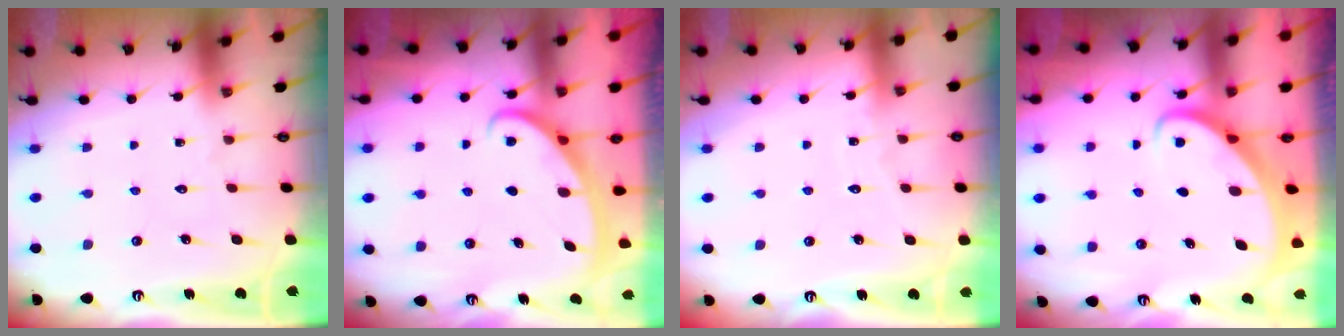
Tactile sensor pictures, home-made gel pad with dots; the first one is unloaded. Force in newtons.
{"total": 2.9, "press": 2.9, "slide": 0.3}
{"total": 2.9, "press": 2.9, "slide": 0.3}
{"total": 2.7, "press": 2.7, "slide": 0.3}